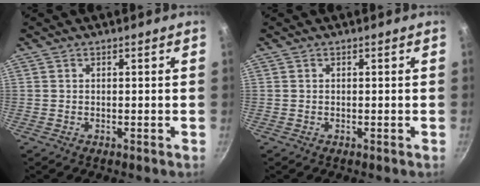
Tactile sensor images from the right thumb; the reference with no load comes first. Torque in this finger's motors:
{"motor_torque": [0.00, 0.00, 0.34, 0.17, 0.04]}